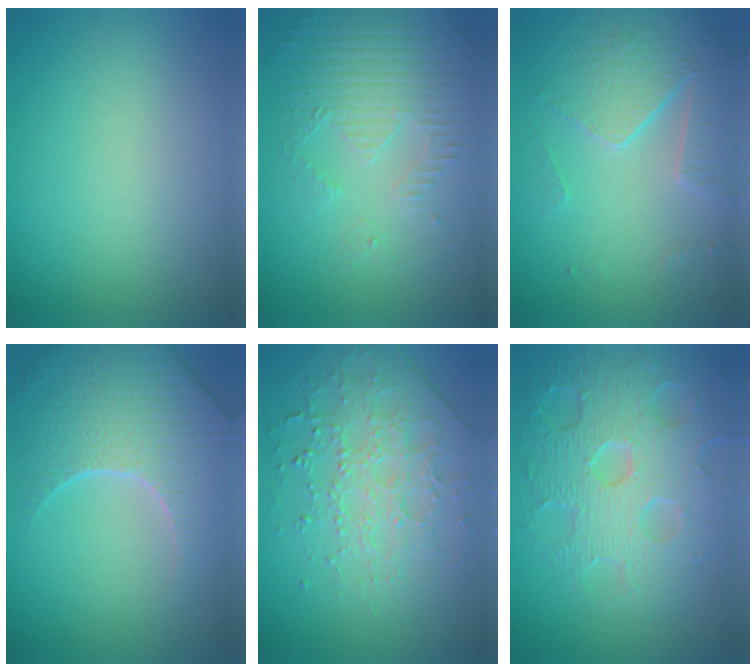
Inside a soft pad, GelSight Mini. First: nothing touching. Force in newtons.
{"total": 5.1, "press": 3.5, "slide": 3.7}
{"total": 3.7, "press": 3.6, "slide": 0.8}
{"total": 5.9, "press": 5.6, "slide": 1.7}
{"total": 3.8, "press": 3.7, "slide": 0.7}
{"total": 7.9, "press": 5.8, "slide": 5.3}